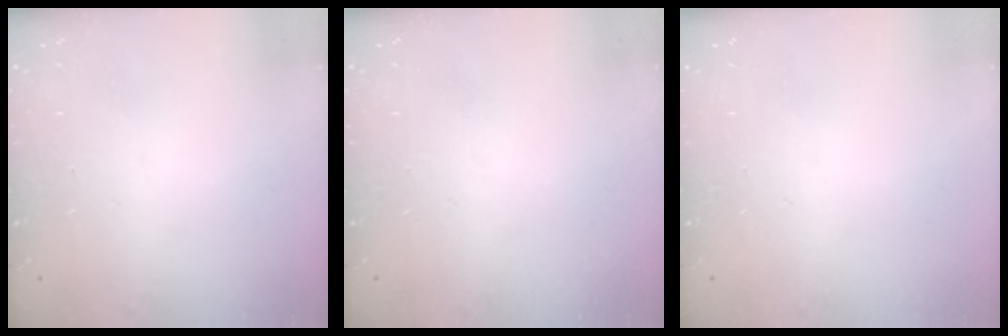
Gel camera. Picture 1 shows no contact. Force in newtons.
{"total": 0.0}
{"total": 0.0}